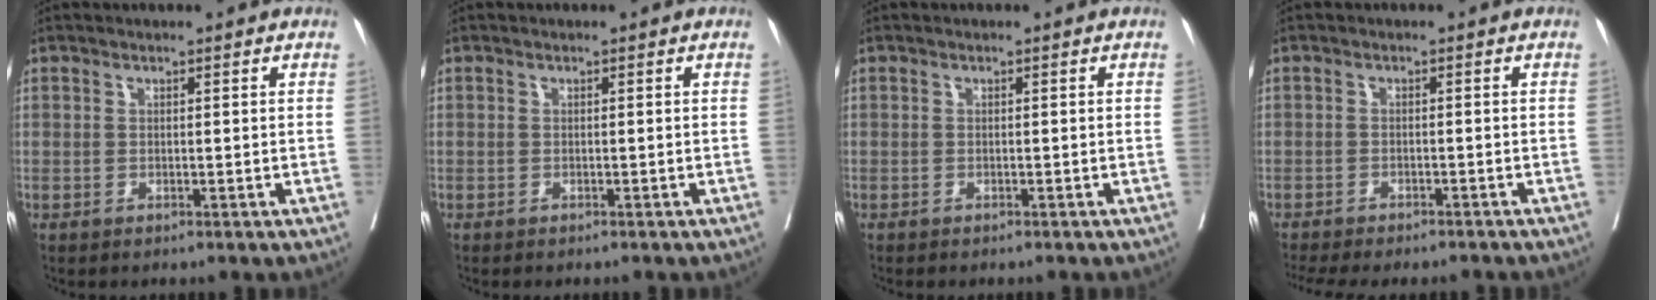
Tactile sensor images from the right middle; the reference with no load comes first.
{"total": 0.9, "force": [-0.8, 0.2, 0.3], "torque": [-0.007, -0.002, -0.014]}
{"total": 1.3, "force": [-1.2, 0.3, 0.5], "torque": [-0.010, -0.002, -0.016]}
{"total": 11.7, "force": [-10.4, 2.5, 4.6], "torque": [-0.078, -0.009, -0.138]}